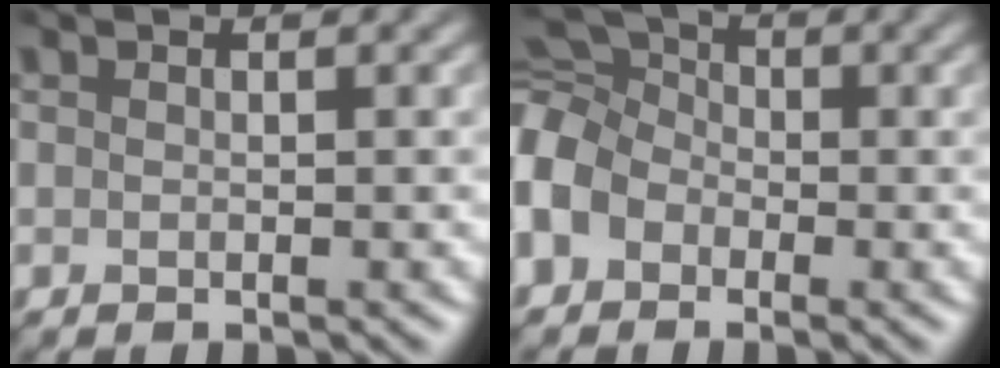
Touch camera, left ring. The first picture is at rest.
{"total": 6.8, "force": [-1.4, 5.3, 3.9], "torque": [-0.099, 0.019, -0.043]}